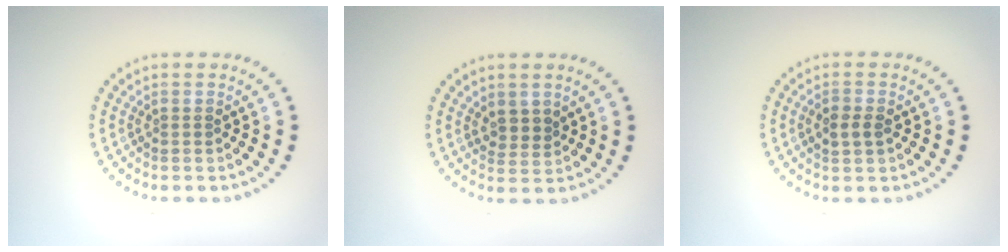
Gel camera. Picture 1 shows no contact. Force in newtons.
{"total": 1.9, "press": 1.4, "slide": 1.2}
{"total": 1.6, "press": 1.6, "slide": 0.1}